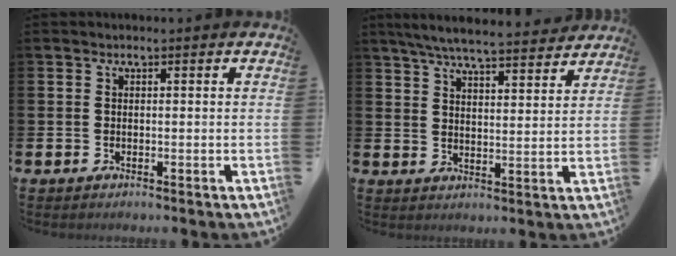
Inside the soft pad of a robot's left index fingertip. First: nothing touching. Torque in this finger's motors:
{"motor_torque": [0.99, -1.15, 0.76, 0.21]}